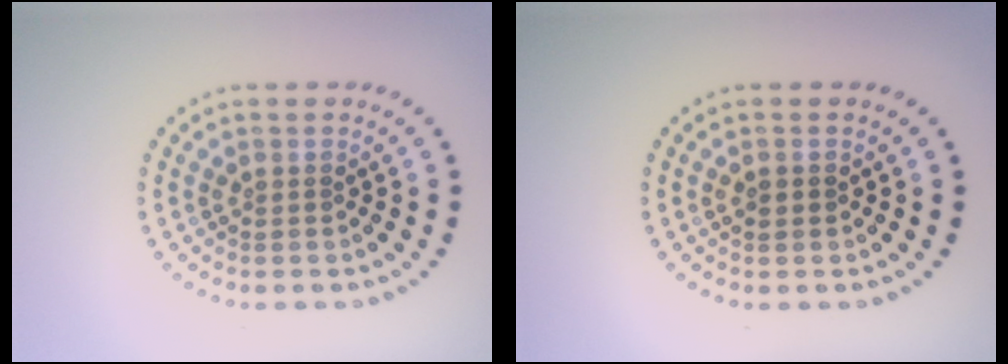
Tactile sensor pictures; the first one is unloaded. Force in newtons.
{"total": 1.0, "press": 0.9, "slide": 0.2}